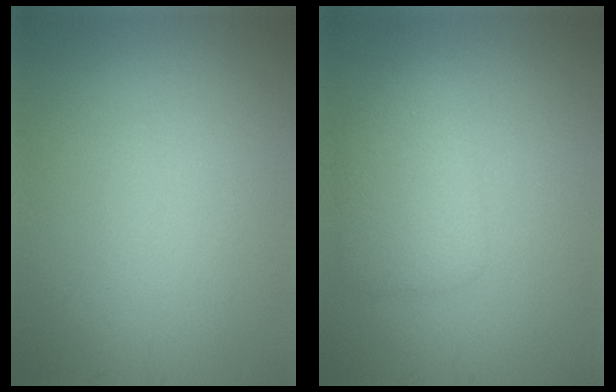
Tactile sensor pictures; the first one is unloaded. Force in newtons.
{"total": 3.7, "press": 3.7, "slide": 0.2}